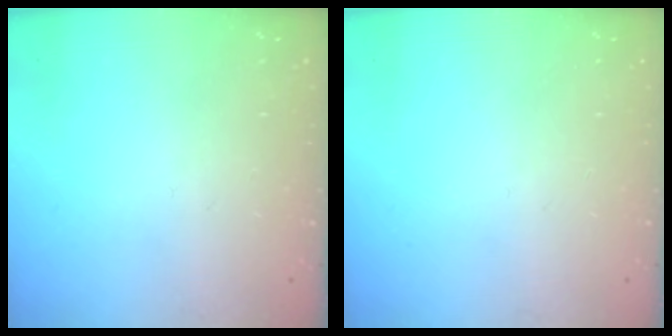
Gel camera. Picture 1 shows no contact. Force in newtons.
{"total": 0.0}